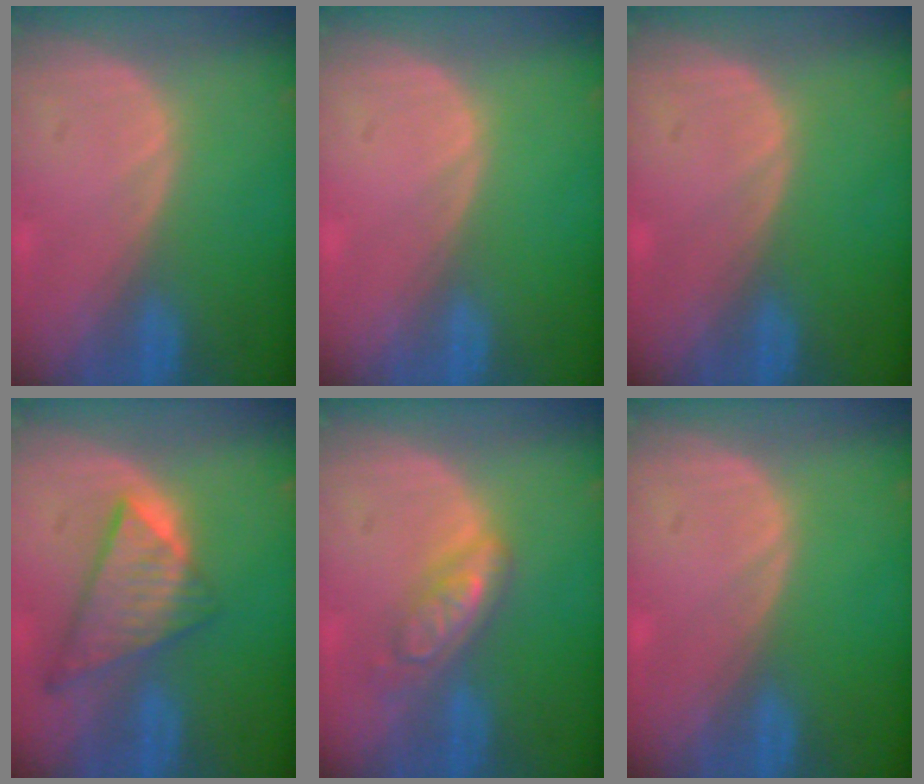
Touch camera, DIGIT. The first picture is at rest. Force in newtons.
{"total": 0.0}
{"total": 0.0}
{"total": 8.7, "press": 7.5, "slide": 4.5}
{"total": 5.7, "press": 4.9, "slide": 2.9}
{"total": 0.0}